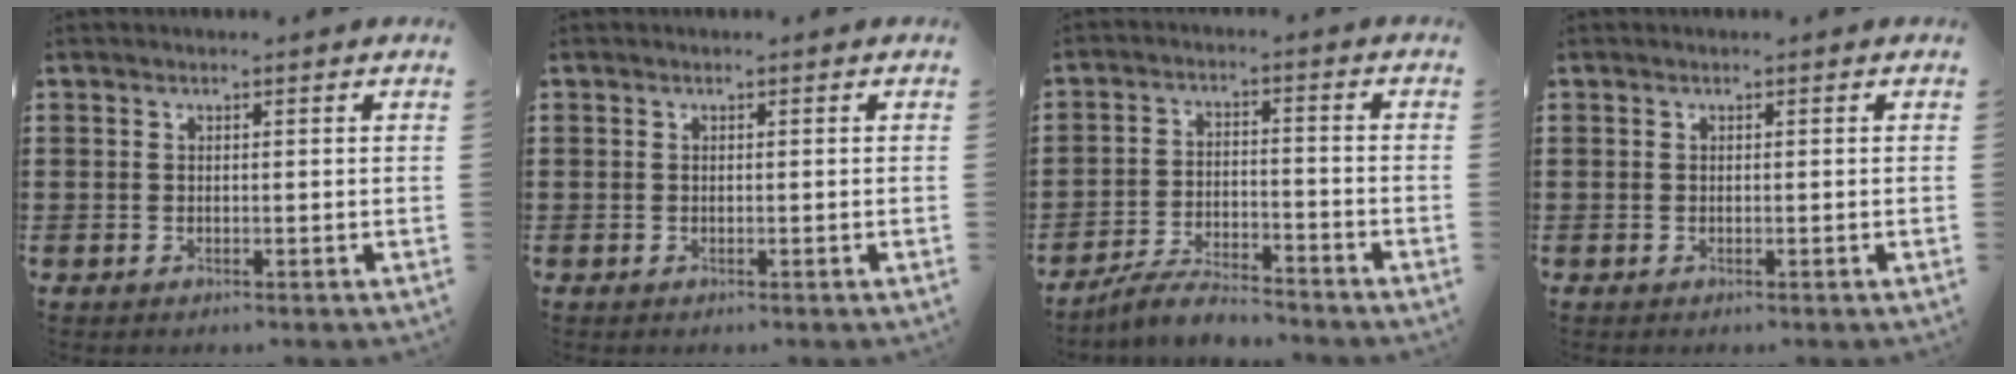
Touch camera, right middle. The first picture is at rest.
{"total": 0.0}
{"total": 5.3, "force": [-5.1, 0.6, 1.6], "torque": [-0.042, 0.001, -0.103]}
{"total": 0.0}